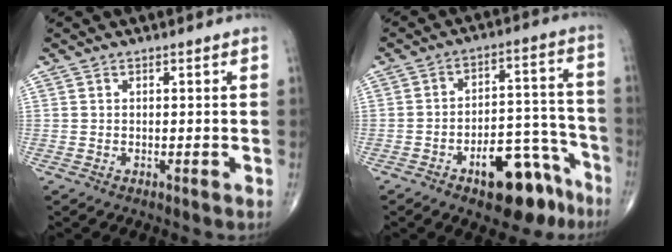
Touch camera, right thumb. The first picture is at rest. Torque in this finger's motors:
{"motor_torque": [1.74, 1.42, 1.13, -0.71, 0.24]}